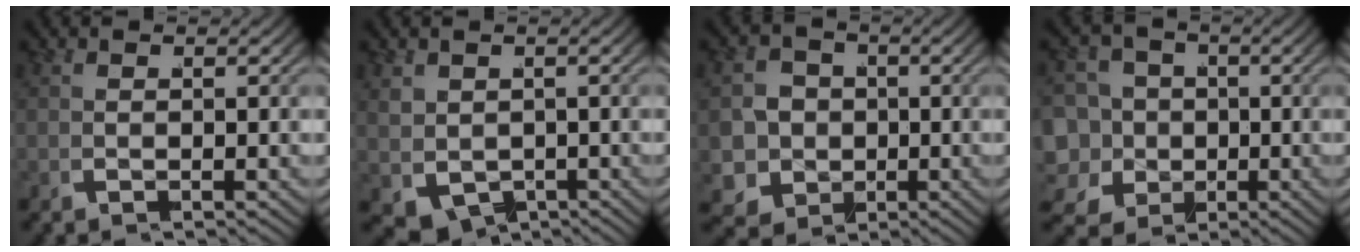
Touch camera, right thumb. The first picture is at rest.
{"total": 4.1, "force": [-1.7, 3.4, 1.5], "torque": [-0.044, -0.031, -0.015]}
{"total": 12.1, "force": [-2.7, 10.7, 4.8], "torque": [-0.120, -0.056, -0.038]}
{"total": 10.8, "force": [-2.3, 9.4, 4.6], "torque": [-0.109, -0.049, -0.034]}